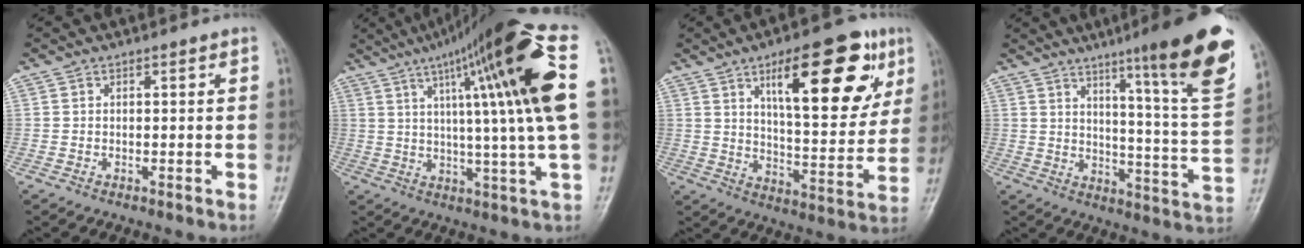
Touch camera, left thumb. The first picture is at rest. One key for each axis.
{"total": 23.4, "fx": 7.3, "fy": 1.7, "fz": 22.2, "tx": -0.333, "ty": 0.005, "tz": 0.102}
{"total": 21.1, "fx": 9.7, "fy": 7.9, "fz": 17.0, "tx": -0.199, "ty": -0.034, "tz": 0.146}
{"total": 20.2, "fx": 11.9, "fy": 1.1, "fz": 16.3, "tx": -0.201, "ty": -0.064, "tz": 0.167}